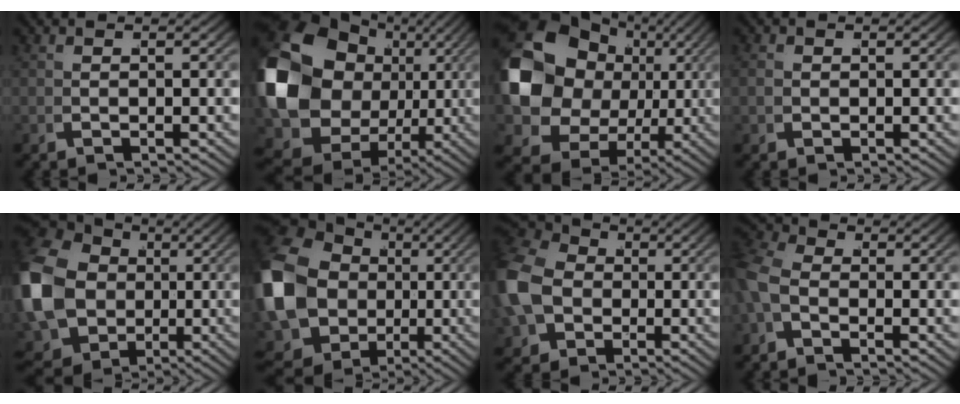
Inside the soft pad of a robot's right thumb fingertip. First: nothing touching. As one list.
[{"total": 17.0, "force": [0.3, 12.8, 11.1], "torque": [-0.267, -0.064, 0.038]}, {"total": 16.1, "force": [0.6, 12.5, 10.2], "torque": [-0.239, -0.058, 0.032]}, {"total": 0.8, "force": [0.2, 0.8, 0.3], "torque": [-0.012, -0.009, 0.008]}, {"total": 17.0, "force": [-0.2, 14.3, 9.2], "torque": [-0.268, -0.067, 0.021]}, {"total": 16.0, "force": [-1.7, 13.6, 8.3], "torque": [-0.256, -0.078, 0.002]}, {"total": 12.3, "force": [0.6, 10.2, 6.9], "torque": [-0.167, -0.021, 0.014]}, {"total": 4.4, "force": [0.2, 3.6, 2.6], "torque": [-0.058, -0.006, -0.003]}]